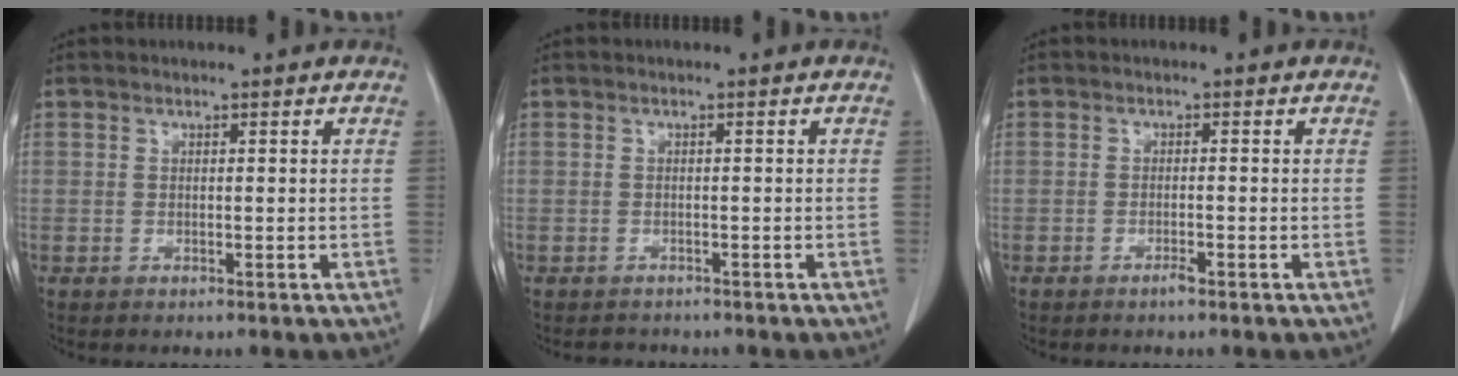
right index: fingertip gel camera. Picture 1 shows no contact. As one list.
[{"total": 1.9, "force": [-1.6, 1.0, 0.2], "torque": [-0.011, -0.001, -0.023]}, {"total": 1.2, "force": [-0.9, 0.0, 0.8], "torque": [-0.017, -0.001, -0.015]}]